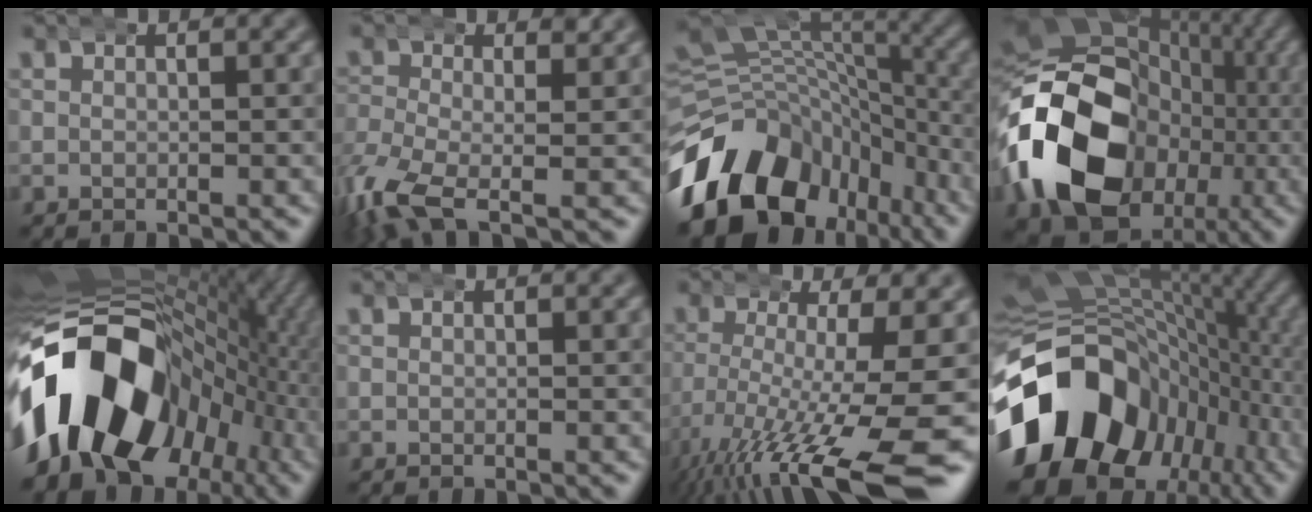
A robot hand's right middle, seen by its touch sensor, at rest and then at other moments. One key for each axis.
{"total": 5.4, "fx": -2.1, "fy": 3.0, "fz": 4.0, "tx": -0.115, "ty": -0.040, "tz": -0.023}
{"total": 15.8, "fx": -5.8, "fy": 11.7, "fz": 8.9, "tx": -0.153, "ty": -0.021, "tz": -0.091}
{"total": 21.2, "fx": -0.8, "fy": 15.7, "fz": 14.2, "tx": -0.248, "ty": -0.019, "tz": -0.010}
{"total": 25.0, "fx": -1.4, "fy": 17.6, "fz": 17.7, "tx": -0.283, "ty": -0.014, "tz": -0.022}
{"total": 0.0}
{"total": 12.6, "fx": -6.4, "fy": 4.3, "fz": 10.0, "tx": -0.169, "ty": -0.043, "tz": -0.071}
{"total": 23.5, "fx": -4.4, "fy": 17.5, "fz": 15.0, "tx": -0.244, "ty": -0.038, "tz": -0.061}